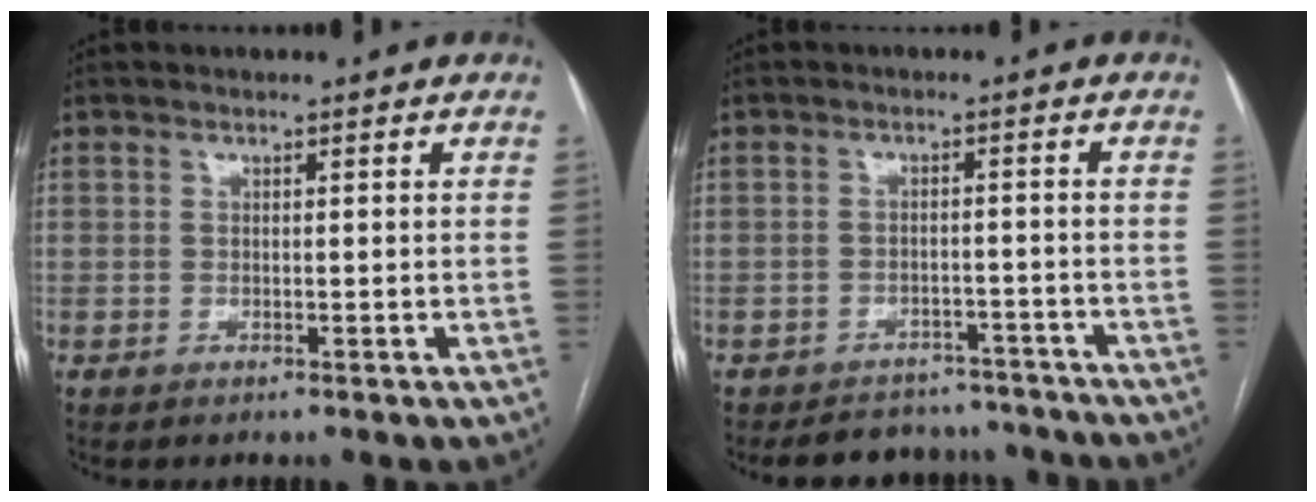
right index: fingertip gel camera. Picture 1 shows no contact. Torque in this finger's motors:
{"motor_torque": [0.20, -0.07, 0.46, 0.10]}